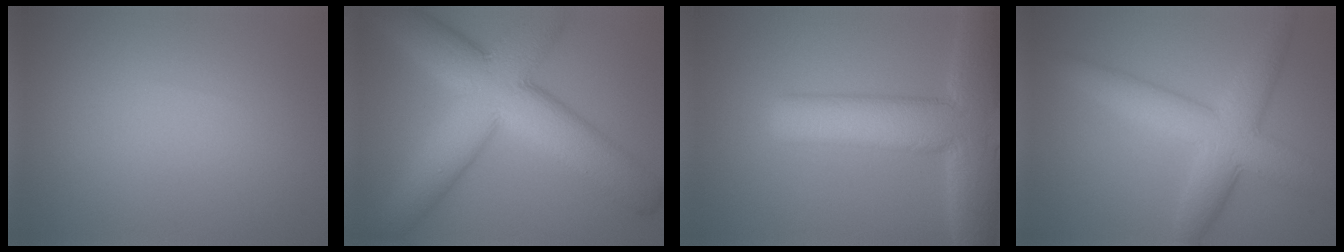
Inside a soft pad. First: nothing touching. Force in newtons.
{"total": 12.6, "press": 12.6, "slide": 0.7}
{"total": 10.9, "press": 10.9, "slide": 0.7}
{"total": 6.5, "press": 6.5, "slide": 0.2}